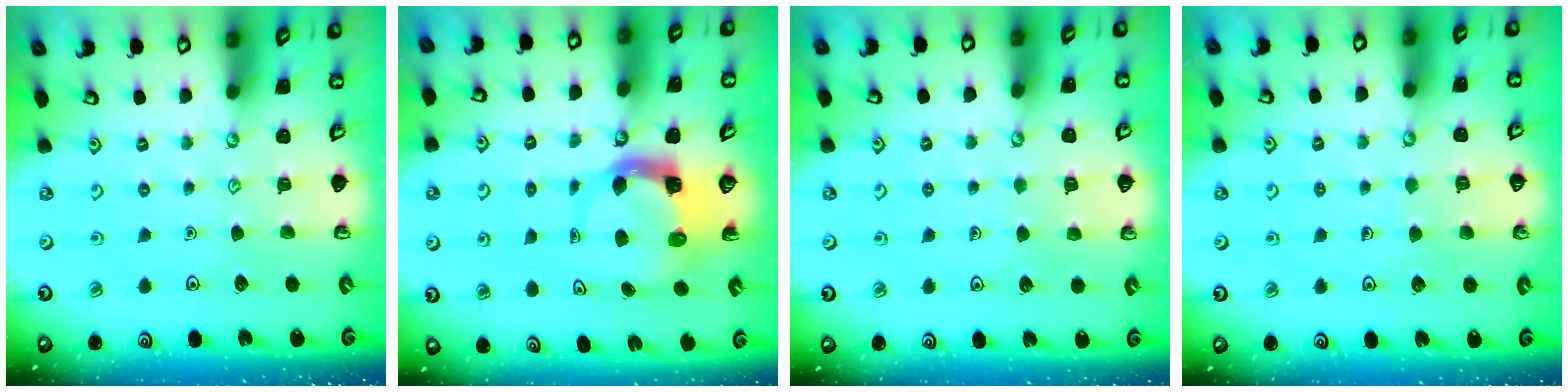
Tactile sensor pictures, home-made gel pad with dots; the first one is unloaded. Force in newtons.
{"total": 3.8, "press": 3.8, "slide": 0.6}
{"total": 3.8, "press": 3.7, "slide": 0.3}
{"total": 4.5, "press": 4.5, "slide": 0.4}